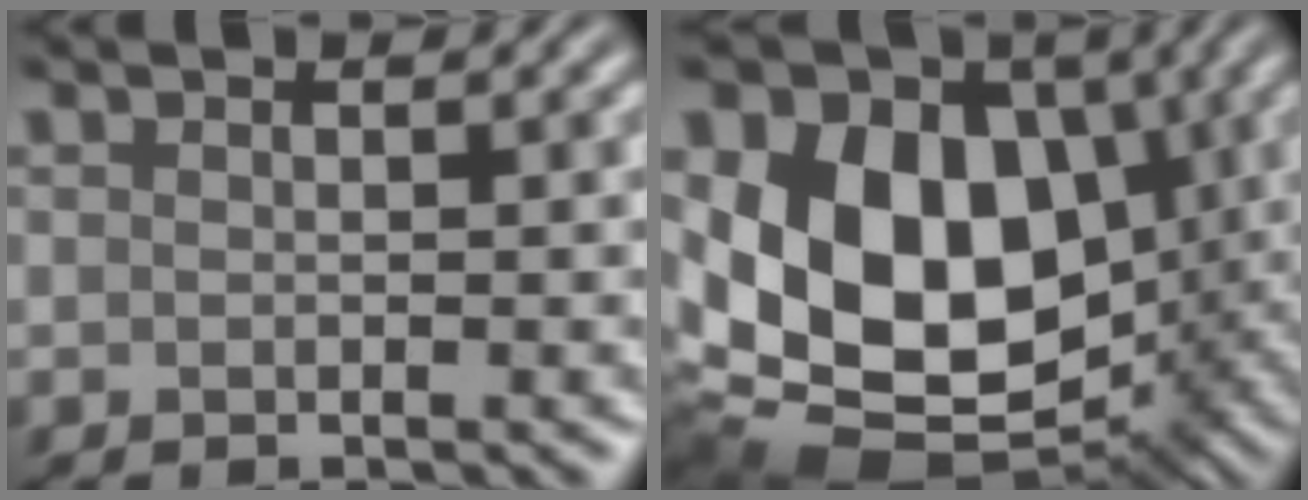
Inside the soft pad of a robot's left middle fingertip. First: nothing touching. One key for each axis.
{"total": 17.0, "fx": 0.7, "fy": 12.0, "fz": 12.0, "tx": -0.185, "ty": 0.000, "tz": 0.018}